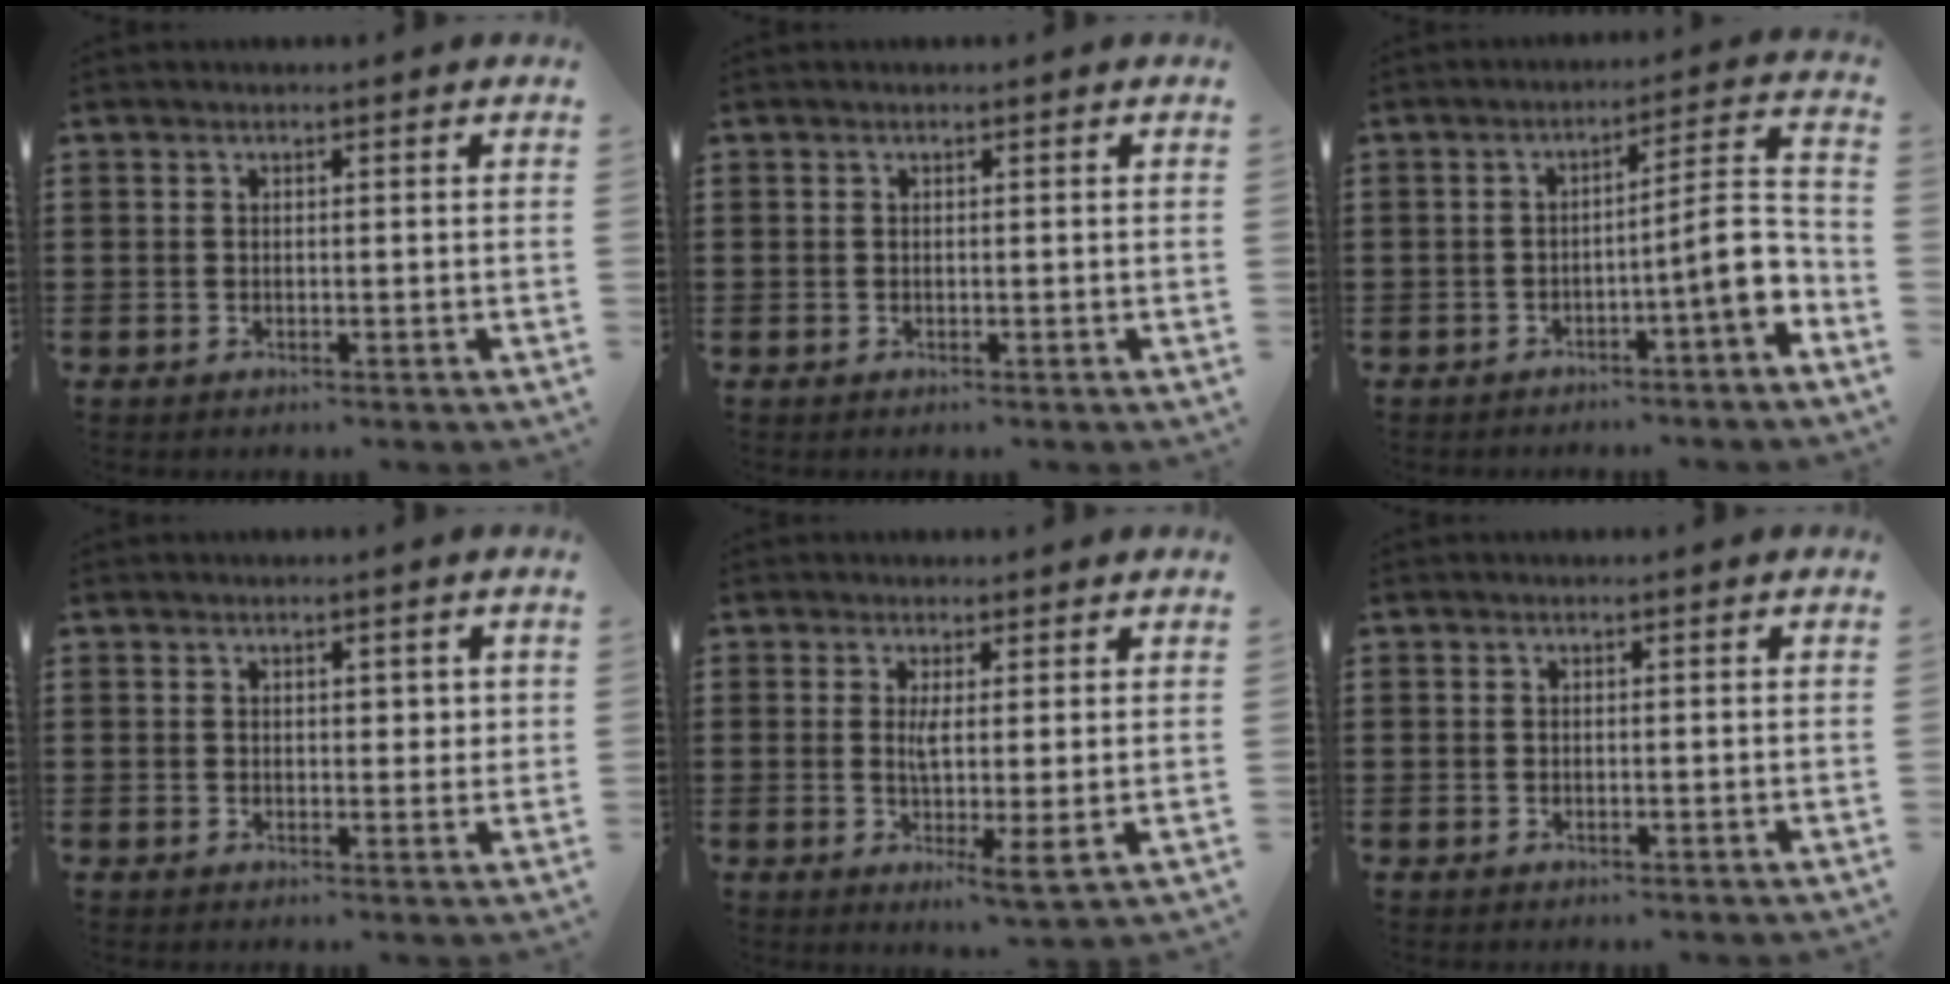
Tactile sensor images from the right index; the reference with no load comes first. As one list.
[{"total": 0.0}, {"total": 8.3, "force": [-3.3, 1.1, 7.6], "torque": [-0.102, -0.018, -0.065]}, {"total": 1.5, "force": [0.7, 1.0, 0.9], "torque": [-0.003, 0.001, 0.008]}, {"total": 4.1, "force": [0.6, 0.0, 4.0], "torque": [-0.079, -0.007, 0.009]}, {"total": 0.0}]